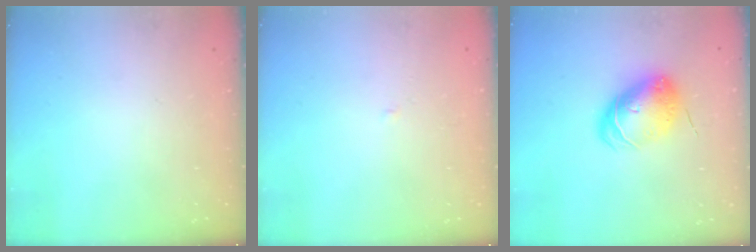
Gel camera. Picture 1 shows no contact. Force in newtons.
{"total": 1.9, "press": 1.9, "slide": 0.3}
{"total": 10.4, "press": 10.3, "slide": 0.8}